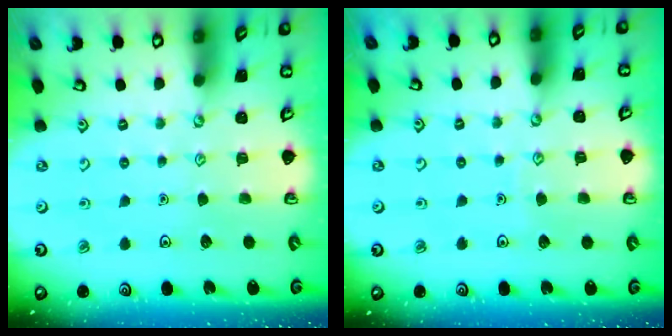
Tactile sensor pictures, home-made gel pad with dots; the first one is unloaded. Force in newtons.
{"total": 3.5, "press": 3.5, "slide": 0.3}